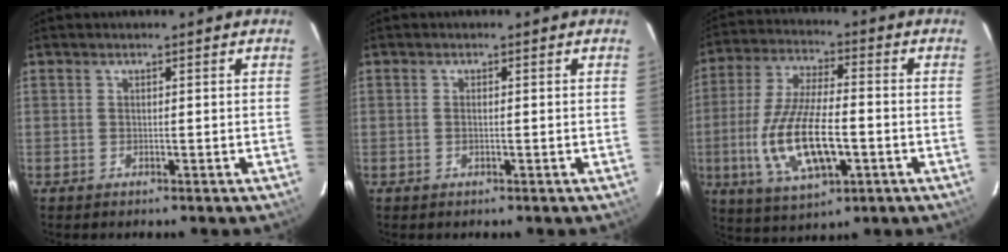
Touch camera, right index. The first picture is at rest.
{"total": 0.8, "force": [-0.1, 0.1, 0.8], "torque": [-0.017, 0.001, -0.003]}
{"total": 16.3, "force": [-4.0, 5.9, 14.7], "torque": [-0.306, -0.012, -0.067]}